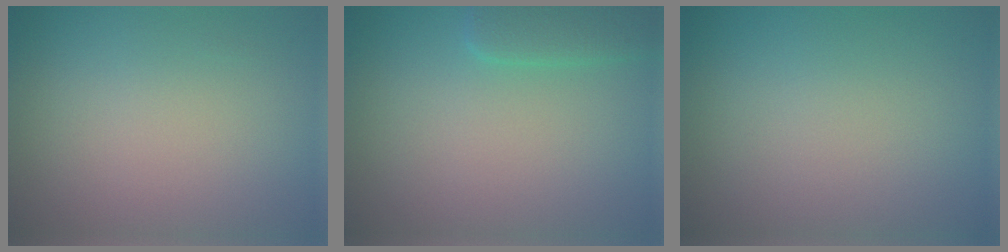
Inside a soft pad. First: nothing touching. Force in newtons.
{"total": 2.5, "press": 2.5, "slide": 0.3}
{"total": 0.0}